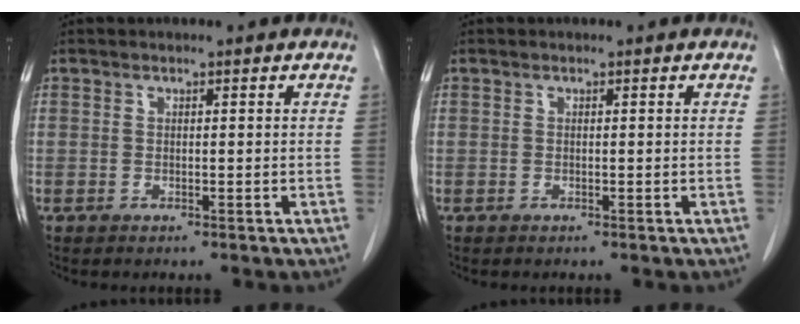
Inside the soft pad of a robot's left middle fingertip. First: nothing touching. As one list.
[{"total": 0.0}]